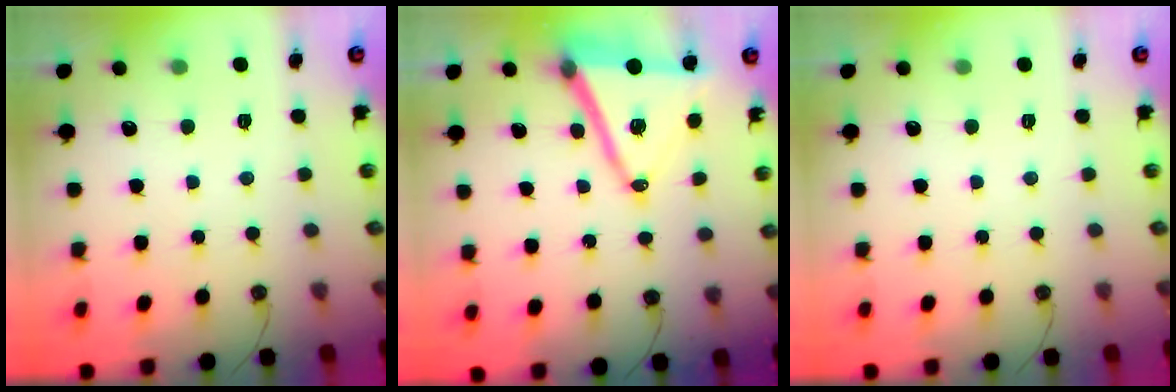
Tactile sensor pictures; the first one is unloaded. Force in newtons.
{"total": 16.0, "press": 15.5, "slide": 3.7}
{"total": 0.0}